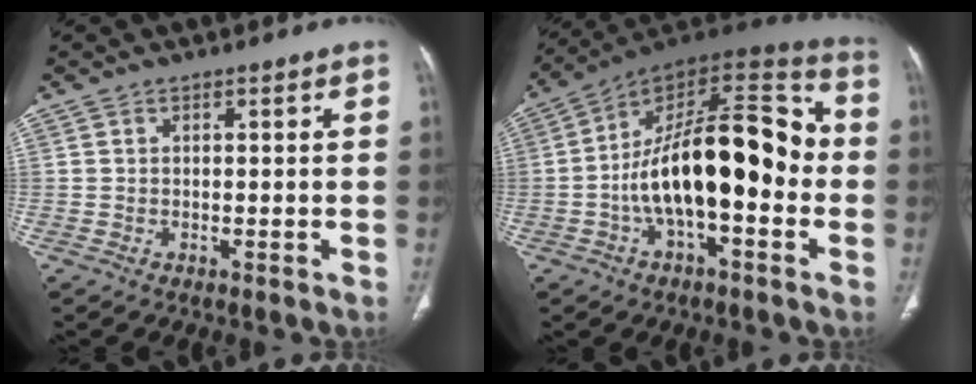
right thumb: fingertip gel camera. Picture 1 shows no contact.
{"total": 23.7, "force": [-2.7, 10.6, 21.0], "torque": [-0.325, 0.050, -0.051]}